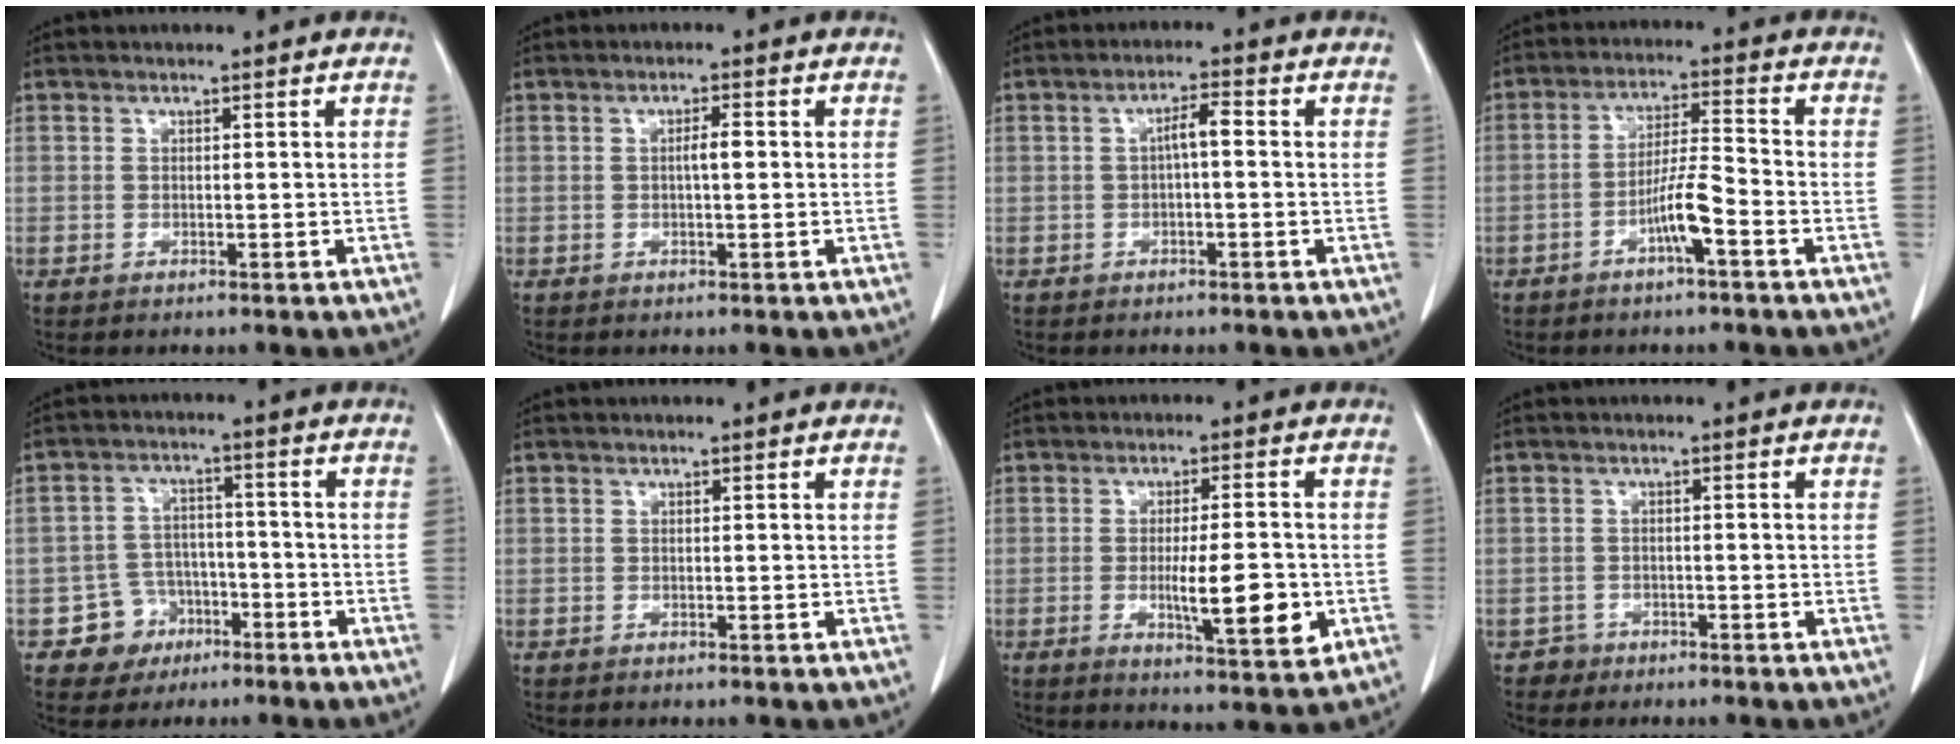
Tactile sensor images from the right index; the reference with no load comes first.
{"total": 2.1, "force": [0.1, 0.3, 2.0], "torque": [-0.036, 0.003, 0.001]}
{"total": 2.9, "force": [0.0, 0.5, 2.9], "torque": [-0.050, 0.009, -0.001]}
{"total": 6.3, "force": [-2.9, 0.3, 5.6], "torque": [-0.109, 0.007, -0.053]}
{"total": 6.1, "force": [-3.2, 5.2, 0.4], "torque": [0.004, 0.015, -0.045]}
{"total": 0.0}
{"total": 9.5, "force": [-2.1, 1.6, 9.1], "torque": [-0.141, -0.015, -0.030]}
{"total": 1.6, "force": [-1.1, 1.1, -0.4], "torque": [0.007, 0.007, -0.023]}